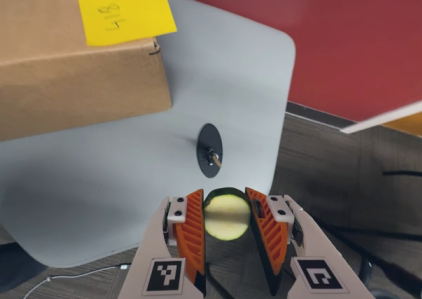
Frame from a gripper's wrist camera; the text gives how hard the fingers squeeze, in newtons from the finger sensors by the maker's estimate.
{"total": 11.4, "left": 11.8, "right": 11.0}